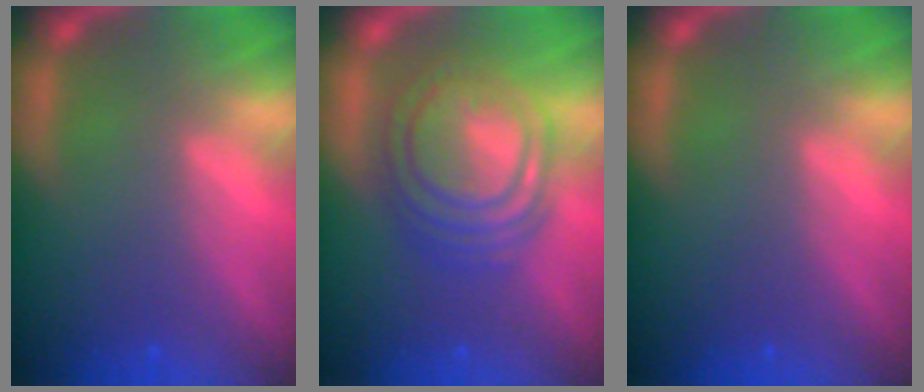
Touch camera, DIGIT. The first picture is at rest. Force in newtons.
{"total": 9.0}
{"total": 0.0}